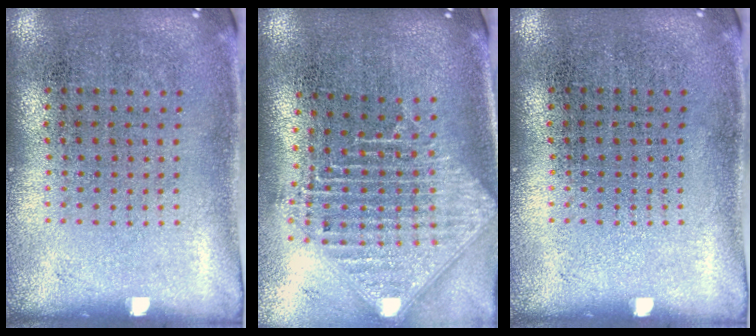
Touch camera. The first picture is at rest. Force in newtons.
{"total": 2.5, "press": 1.9, "slide": 1.7}
{"total": 0.0}